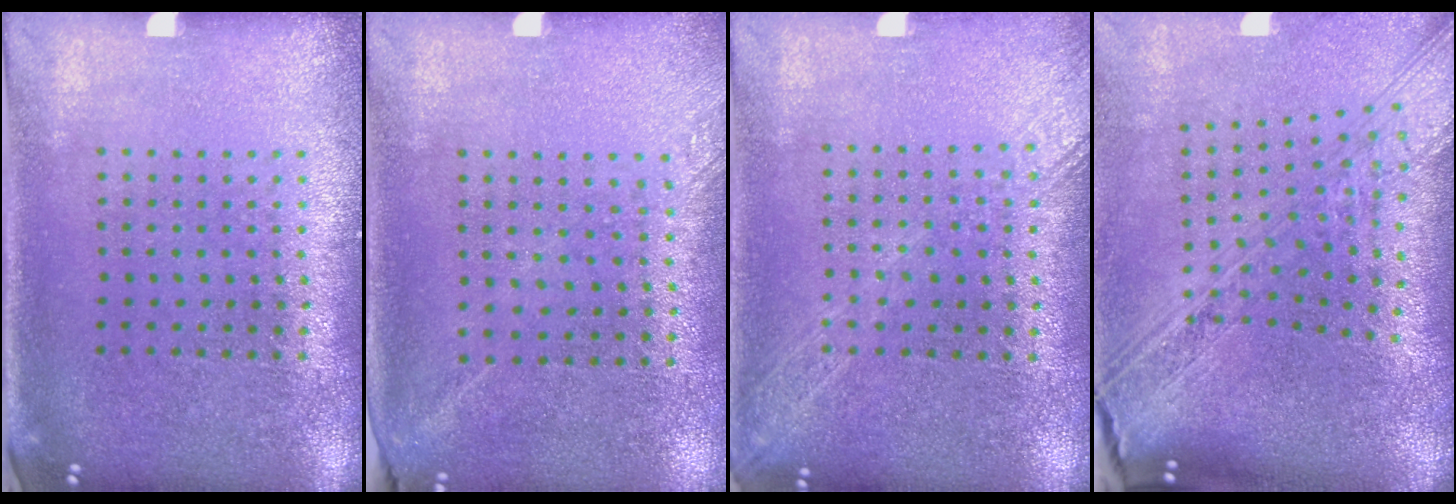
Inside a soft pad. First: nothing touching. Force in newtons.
{"total": 1.2, "press": 0.9, "slide": 0.8}
{"total": 1.6, "press": 1.6, "slide": 0.3}
{"total": 3.8, "press": 2.7, "slide": 2.7}